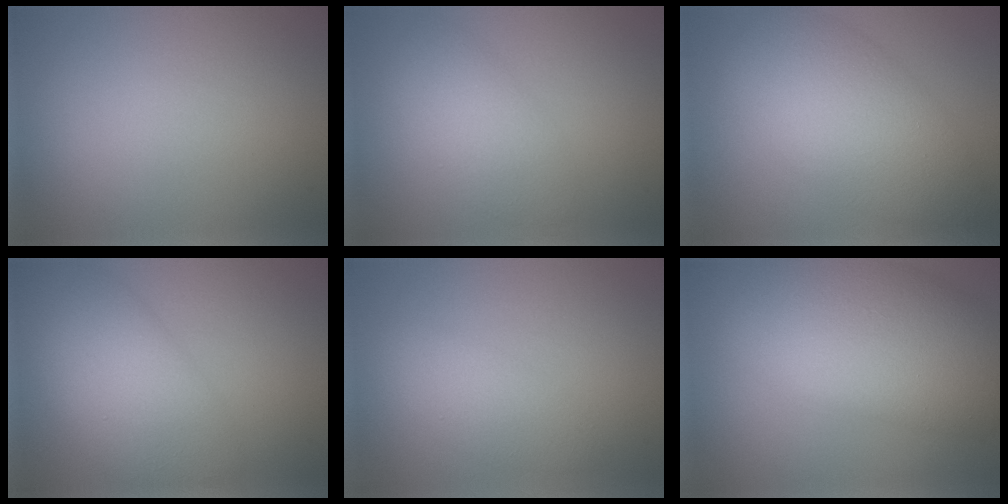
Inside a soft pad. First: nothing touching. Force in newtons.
{"total": 4.1, "press": 4.1, "slide": 0.3}
{"total": 8.3, "press": 8.3, "slide": 0.4}
{"total": 7.3, "press": 7.3, "slide": 0.1}
{"total": 2.7, "press": 2.7, "slide": 0.0}
{"total": 12.2, "press": 12.2, "slide": 0.8}